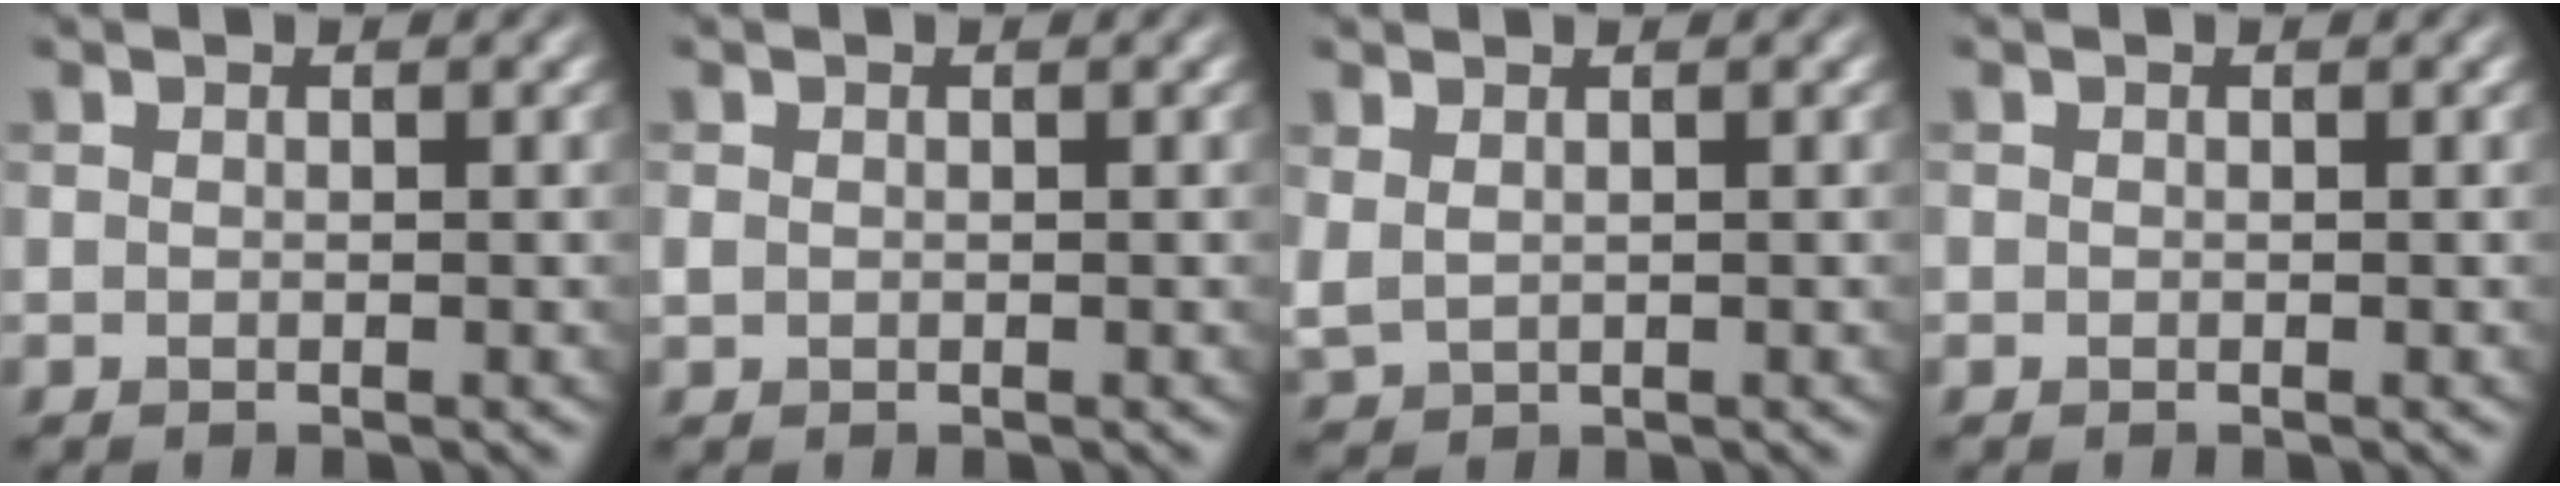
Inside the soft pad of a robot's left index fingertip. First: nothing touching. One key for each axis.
{"total": 0.5, "fx": 0.0, "fy": 0.5, "fz": 0.2, "tx": -0.005, "ty": -0.001, "tz": 0.000}
{"total": 1.7, "fx": 0.7, "fy": 1.0, "fz": 1.1, "tx": -0.031, "ty": -0.003, "tz": 0.022}
{"total": 0.0}